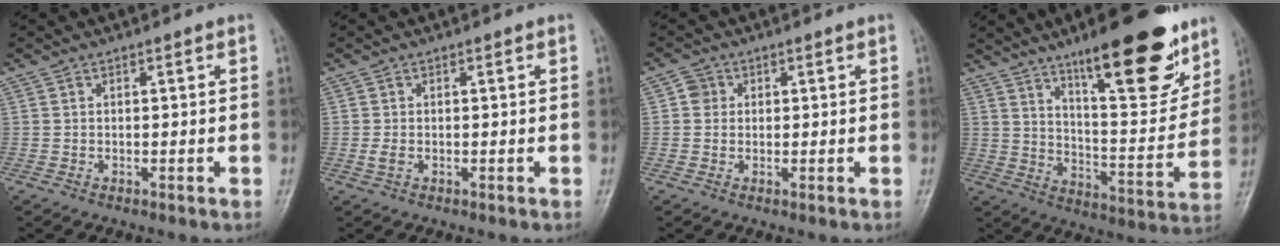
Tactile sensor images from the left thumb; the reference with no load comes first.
{"total": 1.5, "force": [-0.2, 0.9, 1.2], "torque": [-0.027, -0.001, -0.006]}
{"total": 2.4, "force": [0.4, 2.3, 0.7], "torque": [0.005, 0.003, 0.001]}
{"total": 21.1, "force": [13.5, 5.9, 15.2], "torque": [-0.181, -0.075, 0.212]}